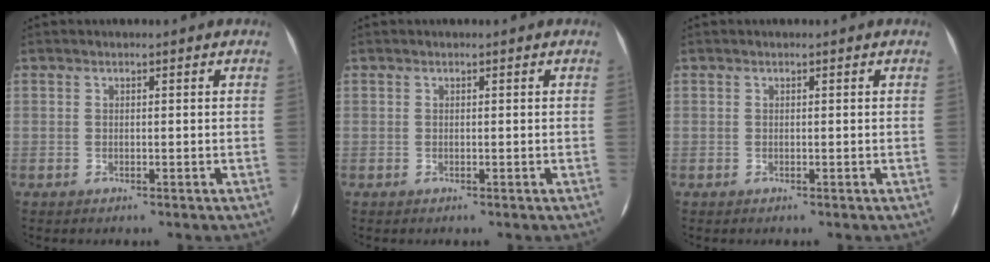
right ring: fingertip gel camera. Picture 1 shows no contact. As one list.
[{"total": 0.0}, {"total": 0.0}]